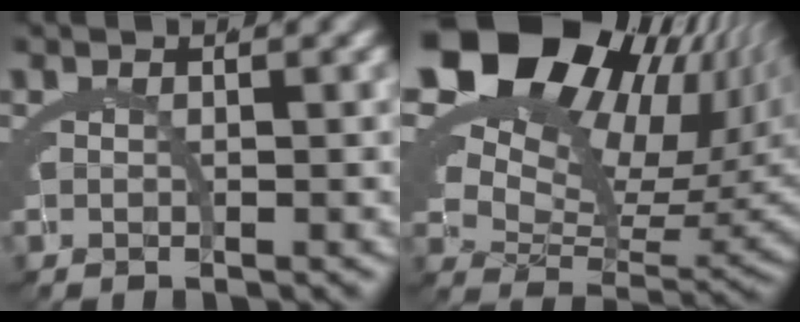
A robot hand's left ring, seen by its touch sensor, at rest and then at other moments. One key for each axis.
{"total": 16.2, "fx": 4.7, "fy": 10.3, "fz": 11.6, "tx": -0.197, "ty": 0.010, "tz": 0.063}